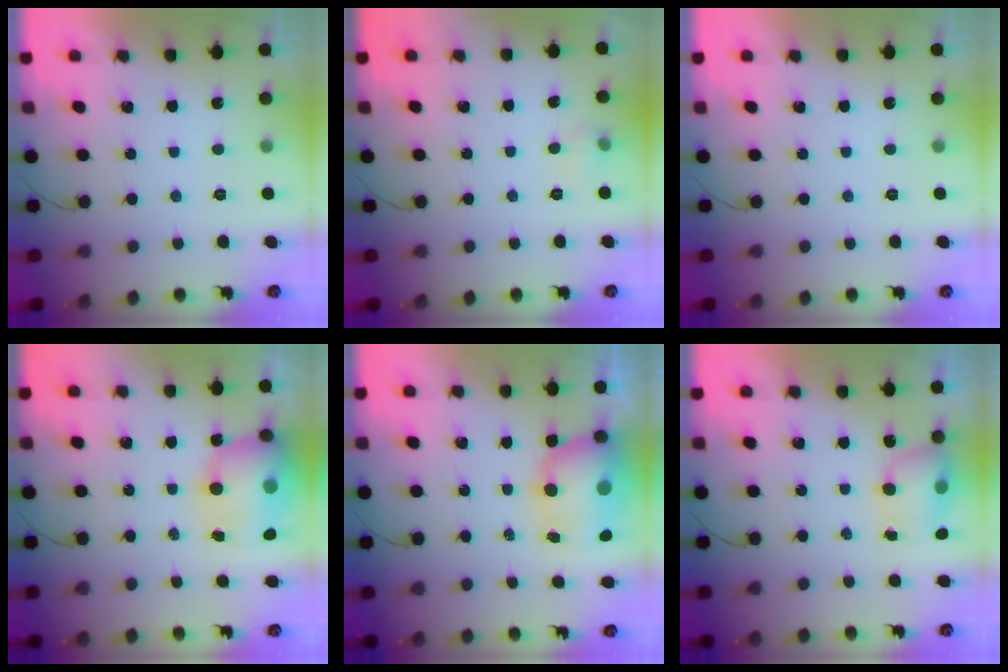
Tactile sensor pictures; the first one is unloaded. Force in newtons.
{"total": 4.0, "press": 3.7, "slide": 1.5}
{"total": 0.0}
{"total": 14.6, "press": 14.3, "slide": 3.3}
{"total": 10.4, "press": 10.2, "slide": 2.1}
{"total": 6.3, "press": 6.2, "slide": 0.7}